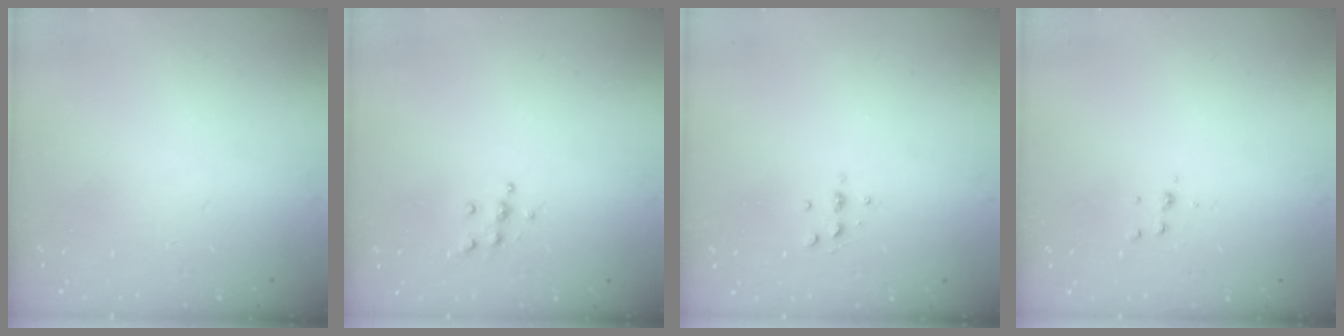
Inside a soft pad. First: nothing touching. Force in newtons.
{"total": 5.6, "press": 5.6, "slide": 0.5}
{"total": 3.3, "press": 3.2, "slide": 0.4}
{"total": 4.4, "press": 4.3, "slide": 0.4}